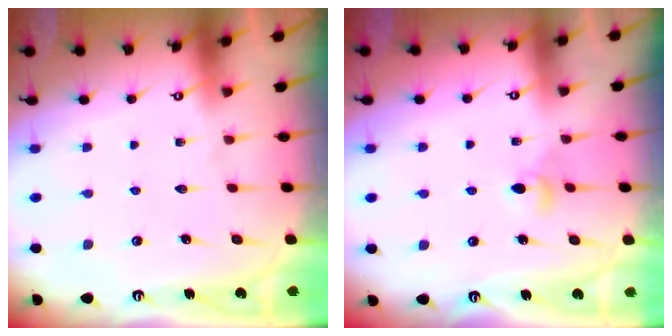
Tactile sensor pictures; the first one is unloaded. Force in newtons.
{"total": 3.9, "press": 3.8, "slide": 0.7}